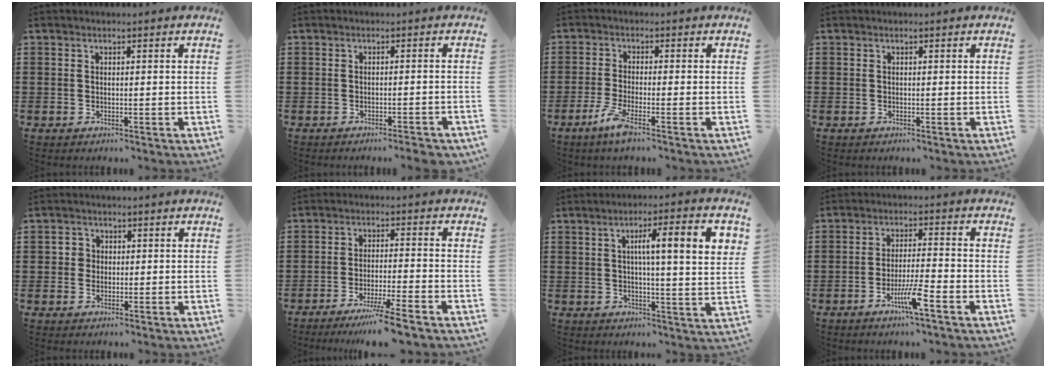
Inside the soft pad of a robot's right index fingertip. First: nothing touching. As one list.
[{"total": 1.9, "force": [-1.6, -0.1, 1.1], "torque": [-0.018, 0.001, -0.031]}, {"total": 4.1, "force": [-2.4, 0.2, 3.3], "torque": [-0.073, -0.015, -0.047]}, {"total": 0.0}, {"total": 2.0, "force": [0.2, 1.9, 0.6], "torque": [-0.019, 0.010, 0.001]}, {"total": 6.3, "force": [-4.9, -0.6, 3.9], "torque": [-0.073, -0.018, -0.091]}, {"total": 8.7, "force": [2.3, 1.2, 8.3], "torque": [-0.146, -0.002, 0.029]}, {"total": 5.9, "force": [-3.2, 0.4, 5.0], "torque": [-0.100, -0.011, -0.060]}]